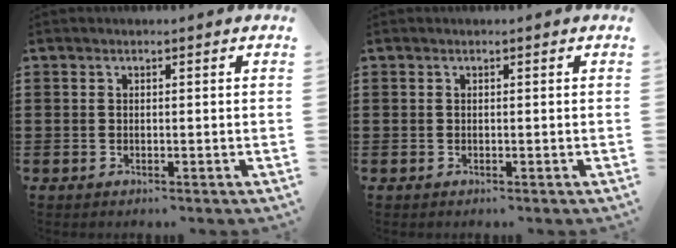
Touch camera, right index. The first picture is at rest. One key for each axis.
{"total": 0.0}